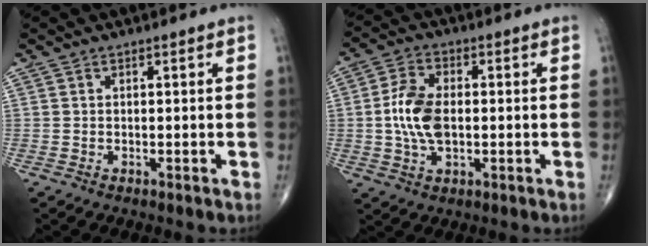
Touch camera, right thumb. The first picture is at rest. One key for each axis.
{"total": 9.8, "fx": 0.2, "fy": 5.5, "fz": 8.1, "tx": -0.166, "ty": 0.002, "tz": 0.006}